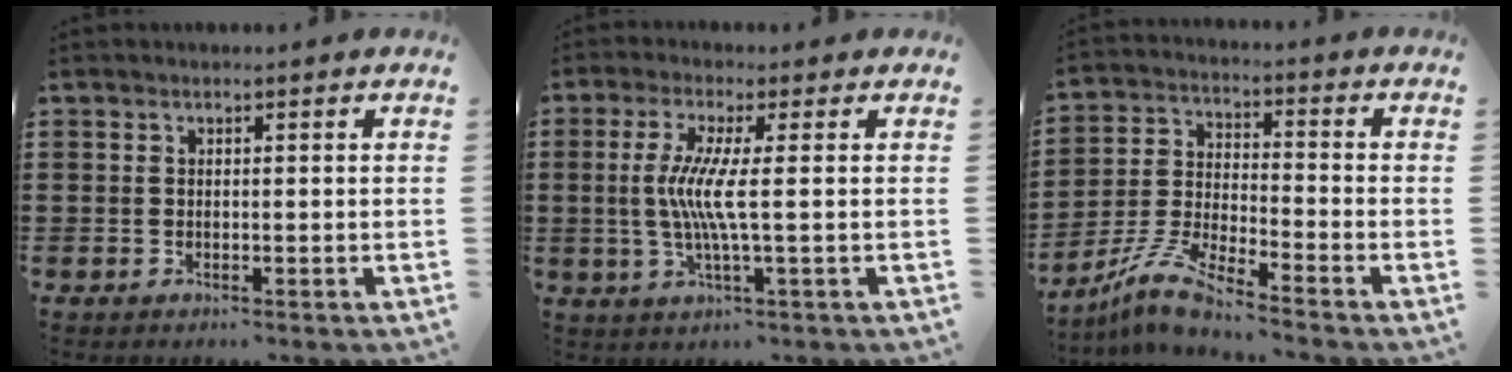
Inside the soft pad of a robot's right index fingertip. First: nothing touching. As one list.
[{"total": 6.6, "force": [0.0, -0.3, 6.6], "torque": [-0.137, -0.015, -0.008]}, {"total": 7.6, "force": [-6.7, -0.1, 3.6], "torque": [-0.099, -0.013, -0.139]}]